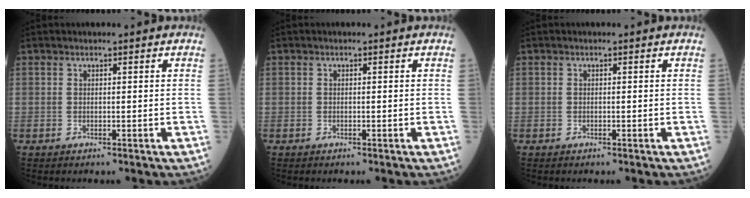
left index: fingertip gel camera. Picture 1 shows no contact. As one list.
[{"total": 0.0}, {"total": 0.0}]